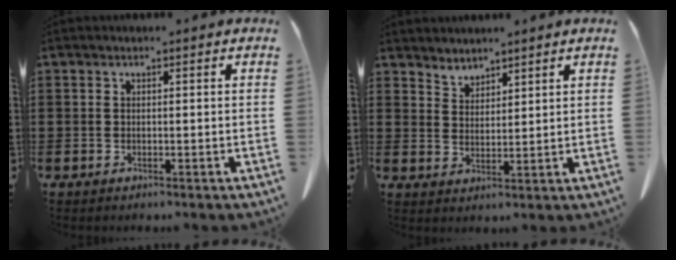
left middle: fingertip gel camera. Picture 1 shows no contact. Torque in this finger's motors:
{"motor_torque": [0.17, 0.12, -0.01, 0.01]}